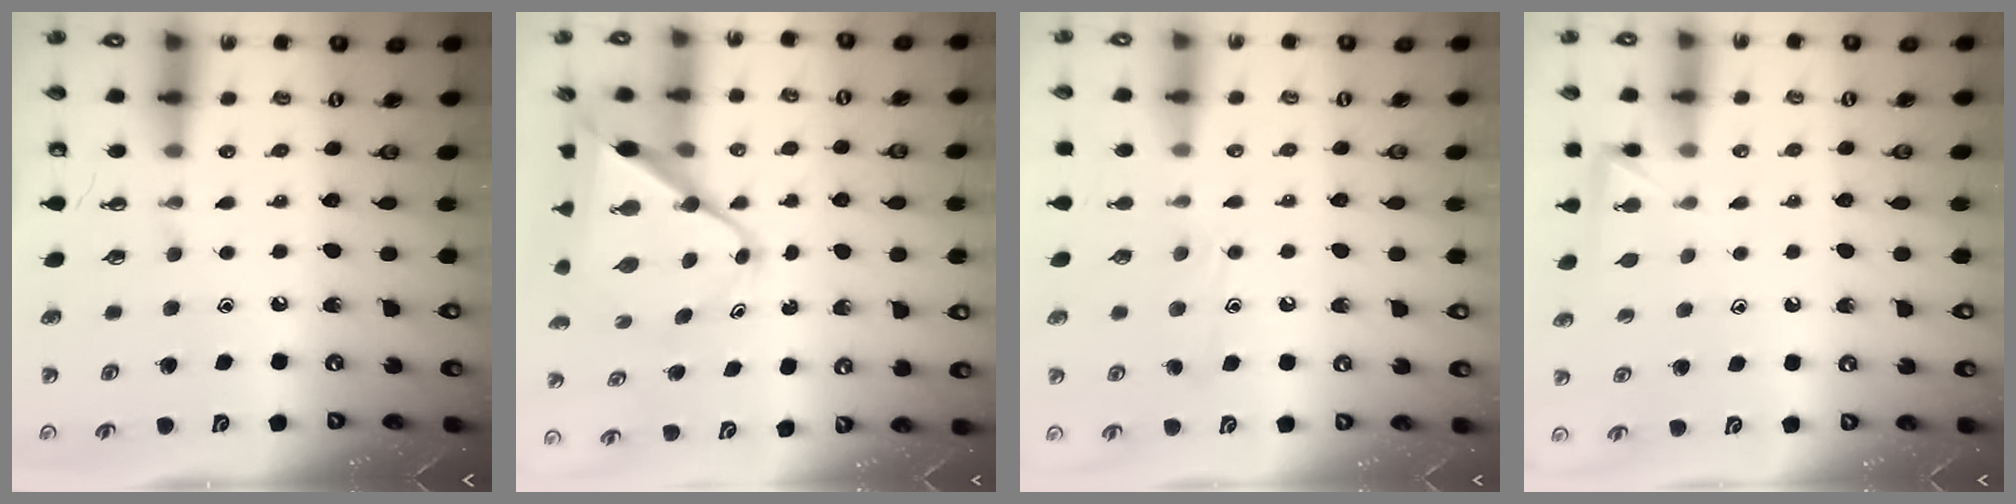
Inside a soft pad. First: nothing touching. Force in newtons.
{"total": 12.1, "press": 12.1, "slide": 1.1}
{"total": 9.2, "press": 9.1, "slide": 0.7}
{"total": 2.9, "press": 2.9, "slide": 0.3}